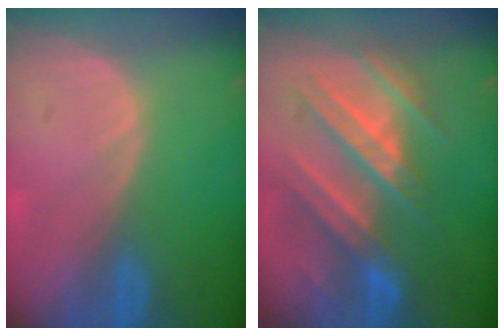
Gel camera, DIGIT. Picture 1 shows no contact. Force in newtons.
{"total": 9.4, "press": 9.3, "slide": 1.6}